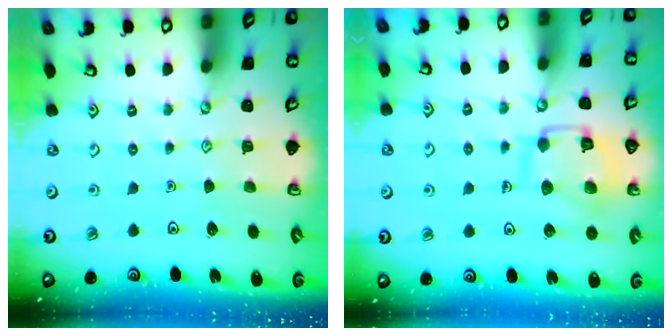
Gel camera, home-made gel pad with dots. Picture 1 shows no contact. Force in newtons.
{"total": 11.7, "press": 11.7, "slide": 0.7}